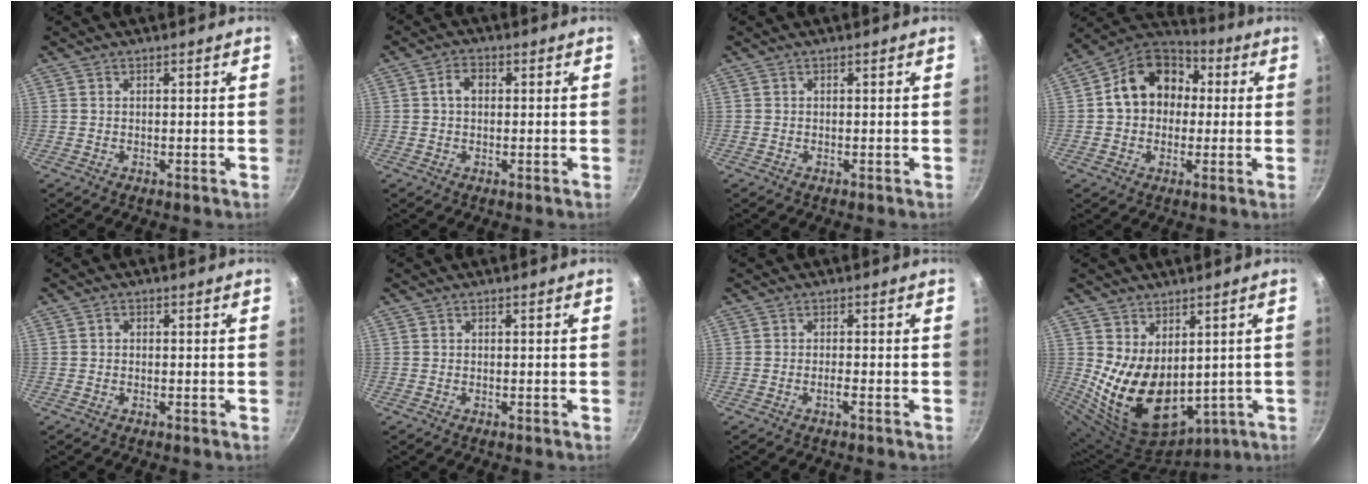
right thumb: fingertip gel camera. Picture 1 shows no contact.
{"total": 3.4, "force": [0.5, 2.4, 2.3], "torque": [-0.030, 0.009, 0.005]}
{"total": 0.0}
{"total": 15.1, "force": [1.9, 12.0, 9.1], "torque": [-0.114, 0.036, 0.013]}
{"total": 0.9, "force": [0.0, 0.8, 0.5], "torque": [-0.007, 0.007, -0.001]}
{"total": 0.0}
{"total": 1.1, "force": [-0.6, 0.0, 0.9], "torque": [-0.023, 0.006, -0.015]}
{"total": 14.9, "force": [1.3, 9.7, 11.2], "torque": [-0.168, -0.035, 0.057]}